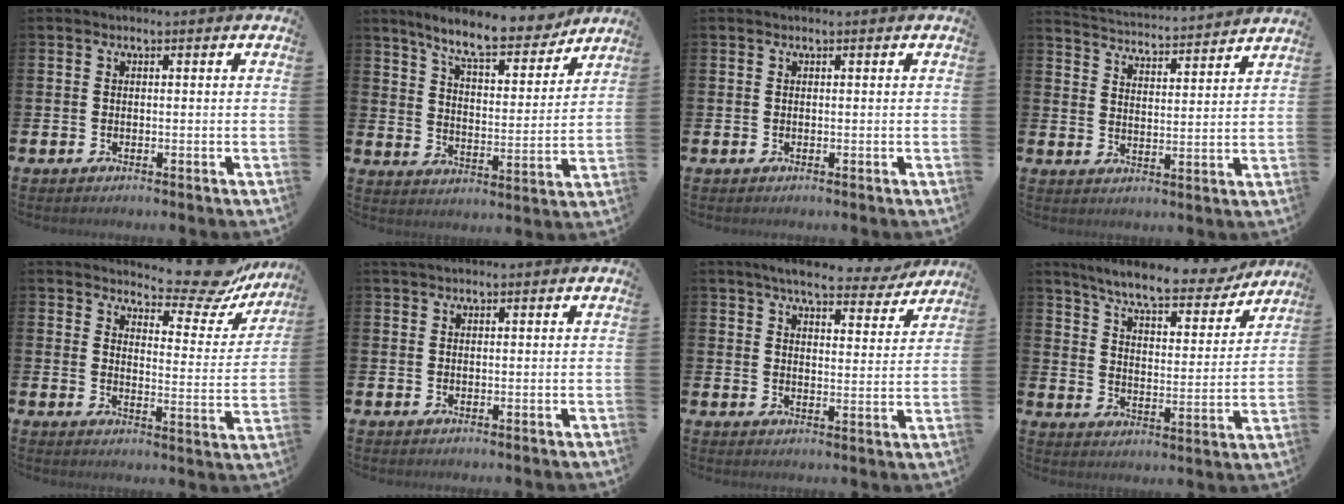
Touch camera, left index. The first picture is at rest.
{"total": 9.5, "force": [8.4, 1.9, 4.0], "torque": [-0.094, -0.046, 0.143]}
{"total": 0.0}
{"total": 3.9, "force": [3.9, 0.0, 0.1], "torque": [-0.023, -0.038, 0.064]}
{"total": 8.7, "force": [8.0, 2.0, 2.8], "torque": [-0.047, -0.059, 0.137]}
{"total": 1.4, "force": [1.2, 0.4, 0.5], "torque": [0.002, 0.000, 0.019]}
{"total": 6.6, "force": [6.1, 1.3, 2.2], "torque": [-0.043, -0.033, 0.103]}
{"total": 8.4, "force": [7.6, 1.3, 3.3], "torque": [-0.088, -0.046, 0.128]}